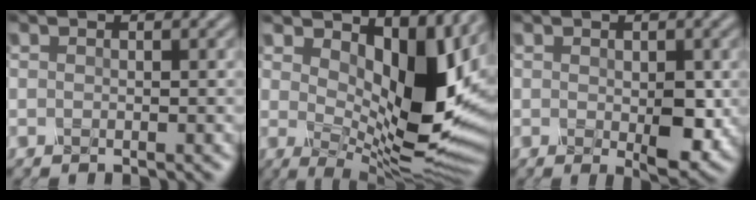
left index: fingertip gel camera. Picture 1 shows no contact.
{"total": 11.4, "force": [2.4, 5.4, 9.7], "torque": [-0.153, -0.018, 0.055]}
{"total": 3.3, "force": [-0.6, 1.3, 2.9], "torque": [-0.063, -0.008, 0.001]}